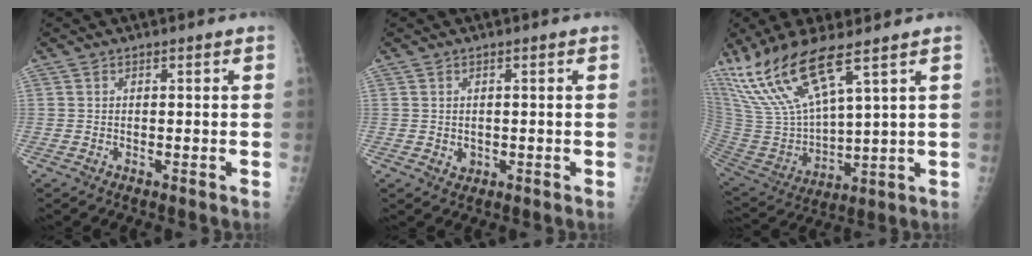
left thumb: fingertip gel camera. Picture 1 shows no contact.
{"total": 1.4, "force": [0.1, 1.3, 0.7], "torque": [-0.008, -0.002, 0.007]}
{"total": 18.2, "force": [11.8, 4.4, 13.1], "torque": [-0.281, -0.045, 0.246]}